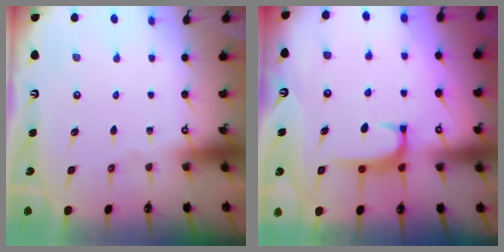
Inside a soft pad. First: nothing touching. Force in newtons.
{"total": 1.6, "press": 1.5, "slide": 0.5}